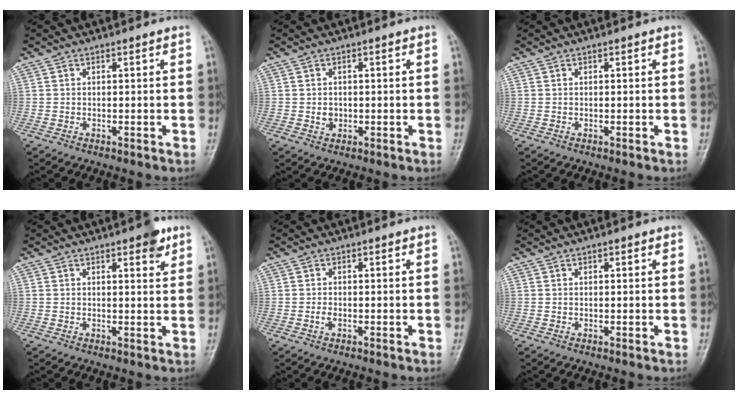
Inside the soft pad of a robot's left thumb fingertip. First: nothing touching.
{"total": 1.8, "force": [-0.2, 1.6, 0.9], "torque": [-0.006, 0.002, 0.000]}
{"total": 0.0}
{"total": 4.1, "force": [2.4, 1.4, 3.0], "torque": [-0.029, -0.011, 0.027]}
{"total": 1.1, "force": [-0.3, 0.6, 0.8], "torque": [-0.018, -0.001, -0.008]}
{"total": 0.9, "force": [0.5, 0.4, 0.7], "torque": [-0.008, 0.000, 0.004]}